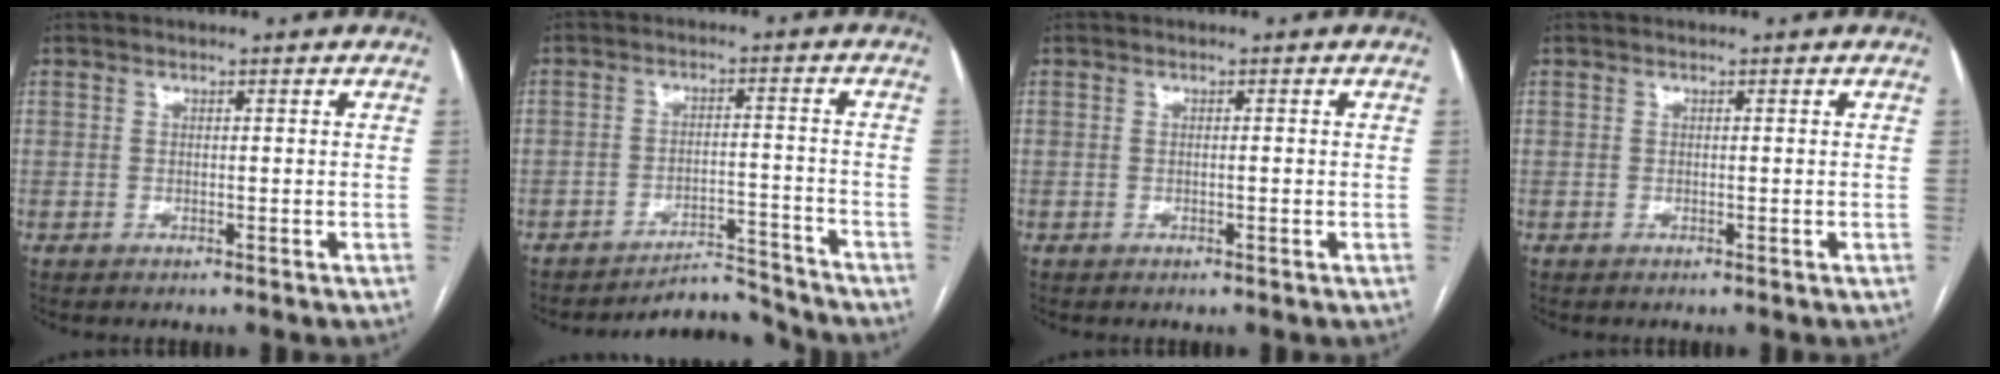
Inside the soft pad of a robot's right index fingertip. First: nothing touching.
{"total": 6.4, "force": [-6.4, 0.3, -0.7], "torque": [0.016, 0.026, -0.098]}
{"total": 0.7, "force": [-0.2, 0.0, 0.6], "torque": [-0.010, 0.002, -0.001]}
{"total": 0.0}